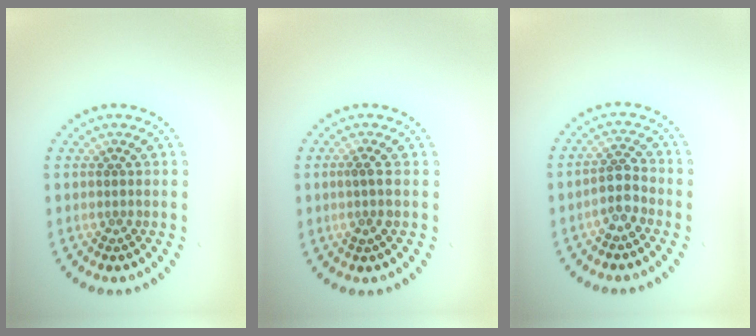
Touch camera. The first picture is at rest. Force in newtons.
{"total": 1.2, "press": 1.0, "slide": 0.6}
{"total": 2.3, "press": 2.0, "slide": 1.2}